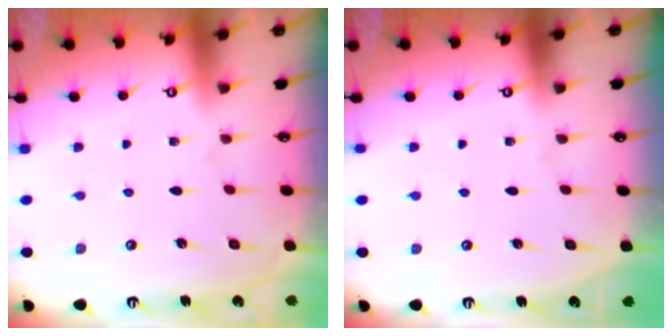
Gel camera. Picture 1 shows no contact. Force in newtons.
{"total": 0.0}